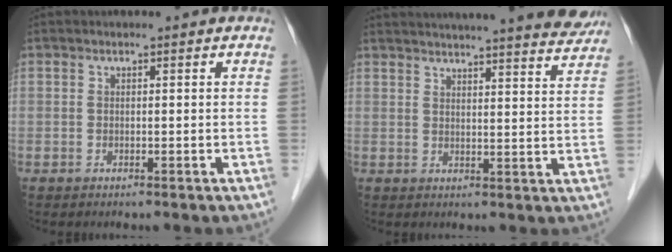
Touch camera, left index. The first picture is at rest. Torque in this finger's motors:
{"motor_torque": [0.35, -0.31, 0.54, 0.12]}